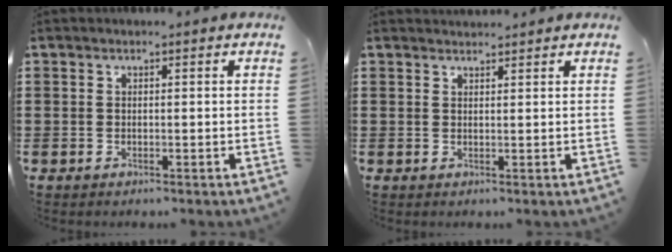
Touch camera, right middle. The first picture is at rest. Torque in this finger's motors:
{"motor_torque": [-0.49, -0.31, -0.09, -0.05]}